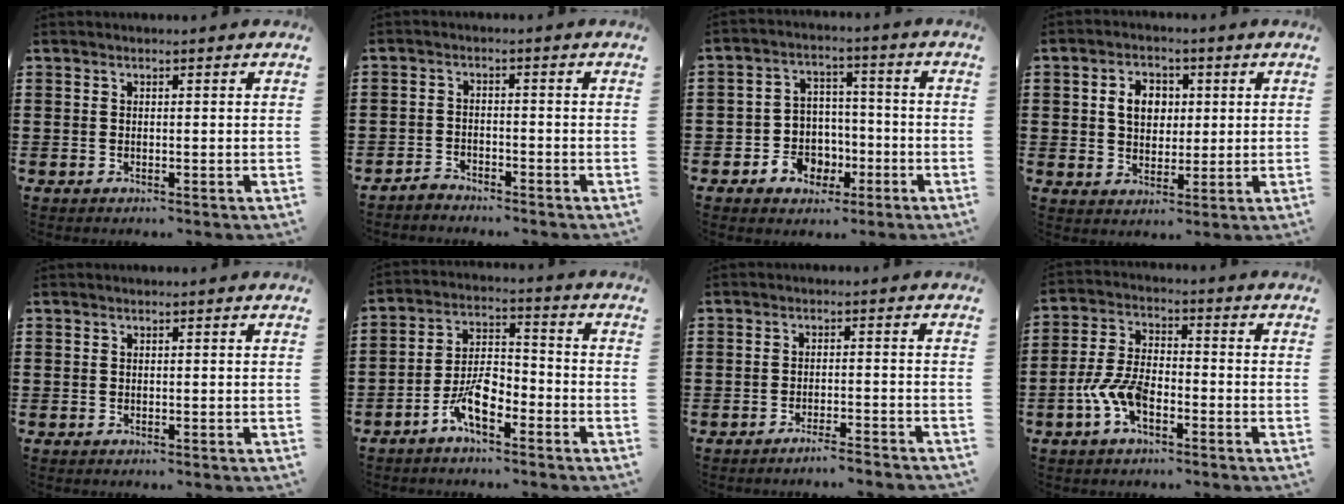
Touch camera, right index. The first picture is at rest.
{"total": 2.1, "force": [-2.1, 0.5, -0.1], "torque": [-0.008, 0.006, -0.046]}
{"total": 5.5, "force": [-2.2, 4.9, 1.3], "torque": [-0.038, 0.015, -0.035]}
{"total": 5.2, "force": [0.9, 4.1, 3.1], "torque": [-0.067, 0.011, 0.011]}
{"total": 0.0}
{"total": 7.3, "force": [-4.3, 2.8, 5.1], "torque": [-0.117, 0.001, -0.083]}
{"total": 2.6, "force": [-2.4, -0.4, 0.8], "torque": [-0.015, -0.001, -0.049]}
{"total": 7.0, "force": [-3.2, 3.1, 5.4], "torque": [-0.141, -0.010, -0.067]}